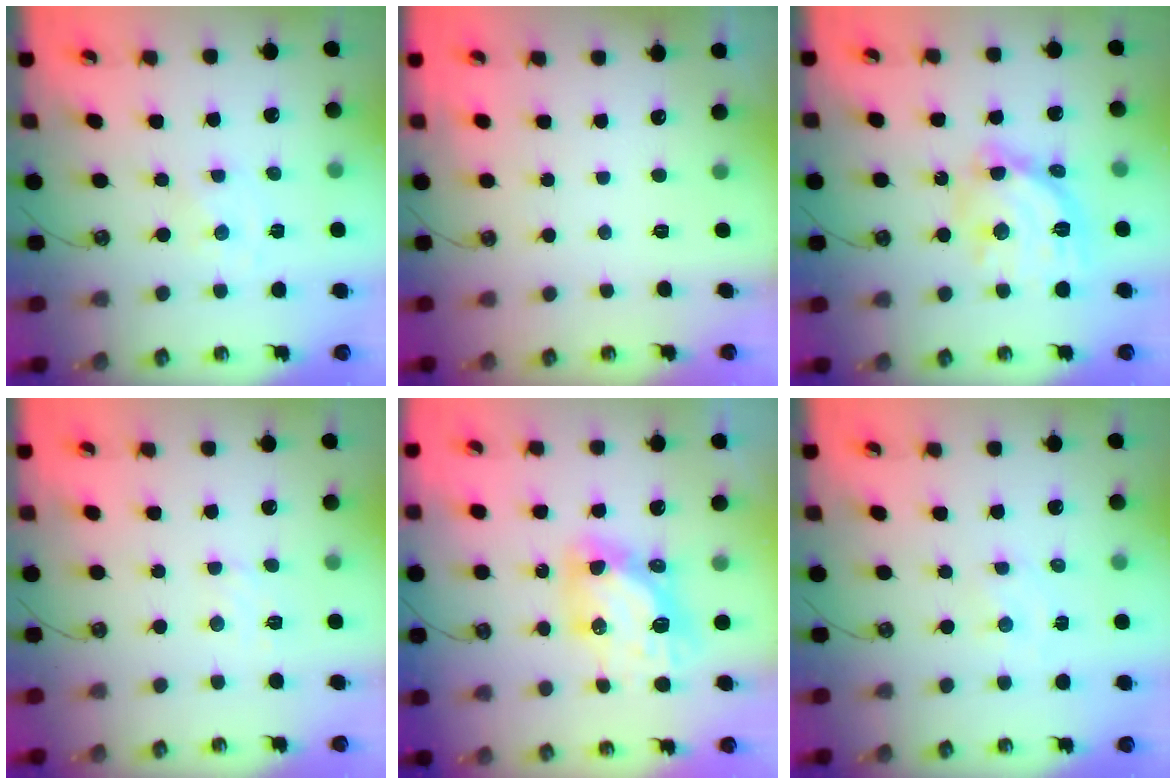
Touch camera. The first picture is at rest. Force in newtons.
{"total": 0.0}
{"total": 17.2, "press": 17.2, "slide": 1.4}
{"total": 4.1, "press": 4.1, "slide": 0.6}
{"total": 12.2, "press": 12.1, "slide": 1.3}
{"total": 1.4, "press": 1.4, "slide": 0.2}